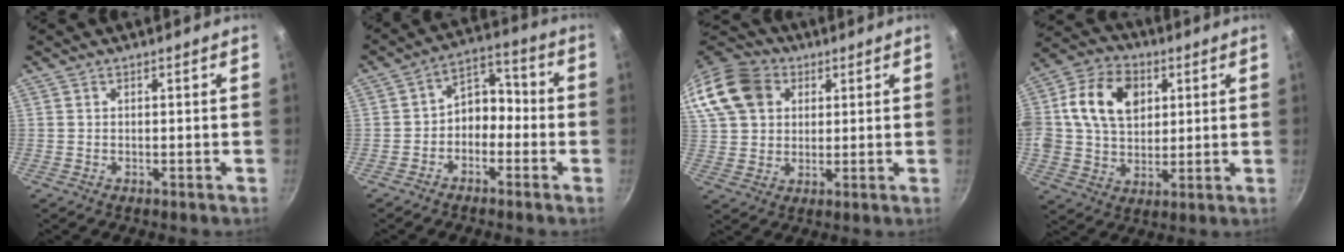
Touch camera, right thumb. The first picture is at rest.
{"total": 7.3, "force": [-2.2, 5.3, 4.4], "torque": [-0.029, 0.050, -0.048]}
{"total": 18.1, "force": [6.5, 14.1, 9.3], "torque": [-0.199, 0.023, 0.115]}
{"total": 16.3, "force": [4.1, 11.8, 10.5], "torque": [-0.172, 0.009, 0.059]}